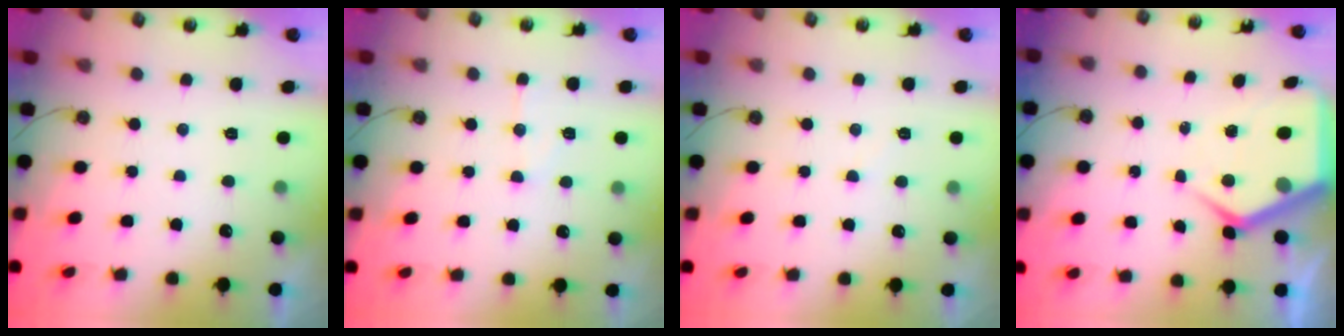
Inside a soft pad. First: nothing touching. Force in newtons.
{"total": 6.5, "press": 6.4, "slide": 0.6}
{"total": 3.9, "press": 3.9, "slide": 0.5}
{"total": 8.6, "press": 8.5, "slide": 0.9}